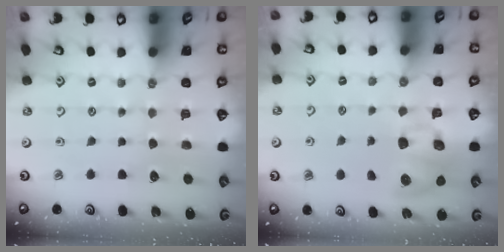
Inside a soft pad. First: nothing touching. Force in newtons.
{"total": 9.4, "press": 9.3, "slide": 1.3}